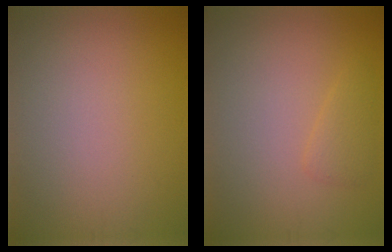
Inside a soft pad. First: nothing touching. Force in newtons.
{"total": 1.4, "press": 1.4, "slide": 0.2}